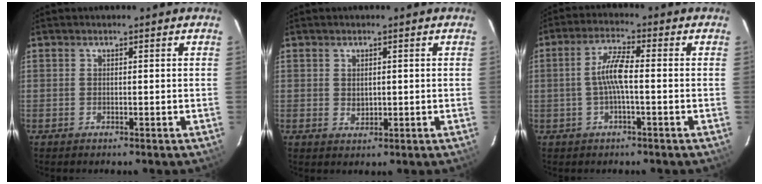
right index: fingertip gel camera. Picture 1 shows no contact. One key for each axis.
{"total": 1.8, "fx": 0.3, "fy": 1.5, "fz": 0.9, "tx": -0.012, "ty": -0.001, "tz": 0.009}
{"total": 5.5, "fx": -0.8, "fy": 0.7, "fz": 5.4, "tx": -0.110, "ty": 0.009, "tz": -0.014}